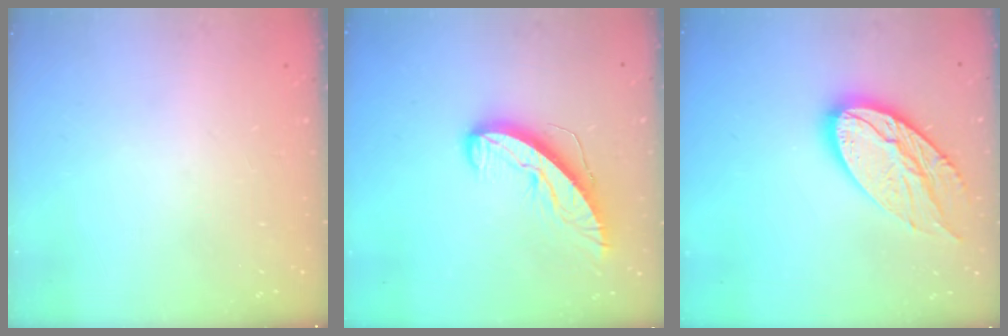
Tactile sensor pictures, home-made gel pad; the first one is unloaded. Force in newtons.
{"total": 9.9, "press": 9.9, "slide": 0.4}
{"total": 17.6, "press": 17.5, "slide": 1.4}